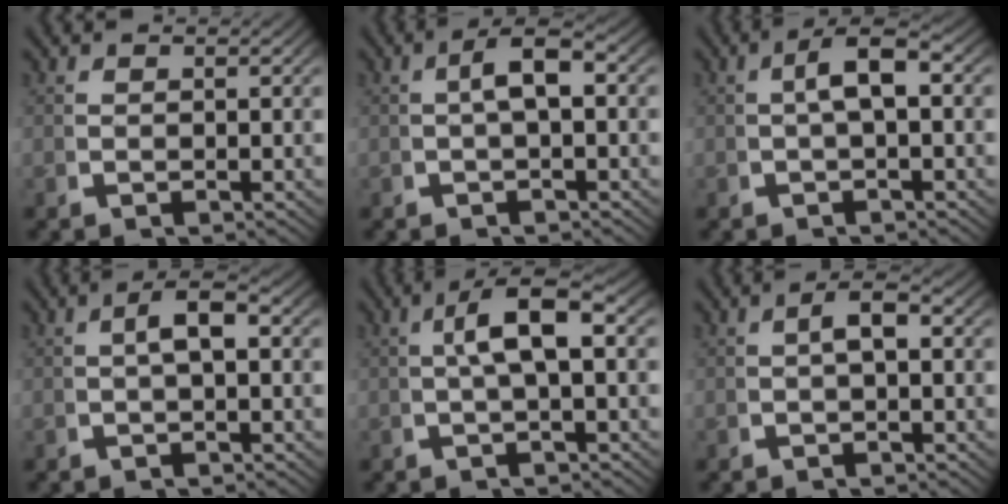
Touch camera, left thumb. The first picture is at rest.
{"total": 3.3, "force": [0.0, 1.4, 3.0], "torque": [-0.056, 0.006, -0.001]}
{"total": 3.7, "force": [0.1, 1.5, 3.4], "torque": [-0.062, 0.007, -0.001]}
{"total": 2.9, "force": [0.0, 1.2, 2.6], "torque": [-0.048, 0.006, -0.001]}
{"total": 5.6, "force": [0.6, 2.1, 5.1], "torque": [-0.092, 0.011, 0.002]}
{"total": 2.3, "force": [-0.2, 1.0, 2.0], "torque": [-0.038, 0.004, -0.004]}